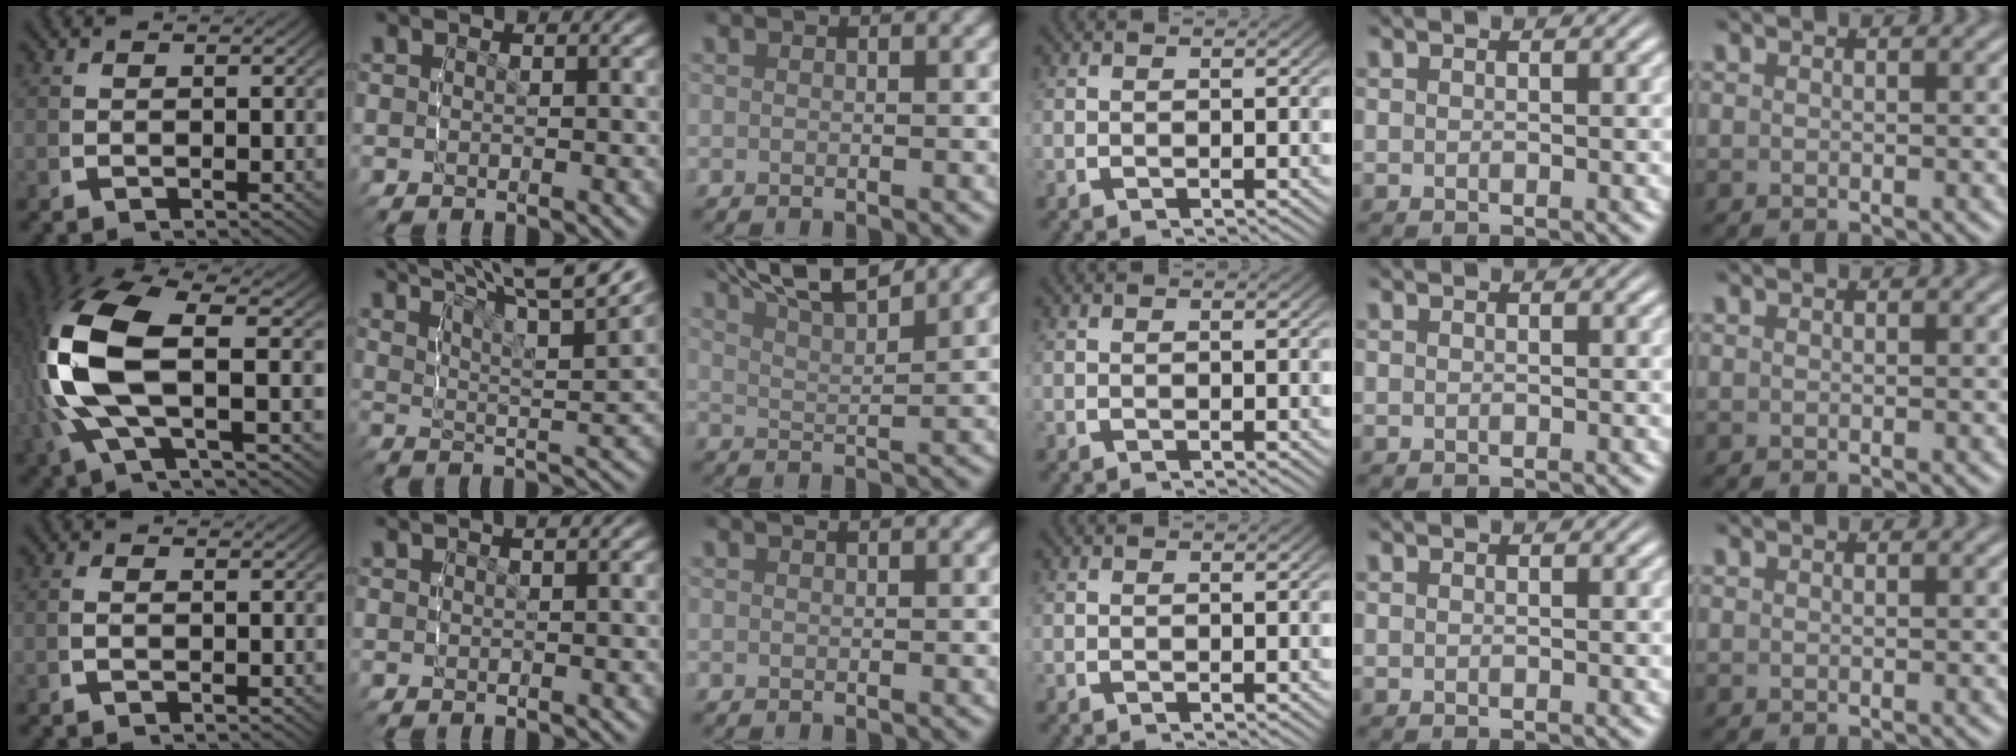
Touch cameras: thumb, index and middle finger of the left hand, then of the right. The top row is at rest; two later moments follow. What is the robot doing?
{"motion": "lift_and_place", "object": "glue stick"}